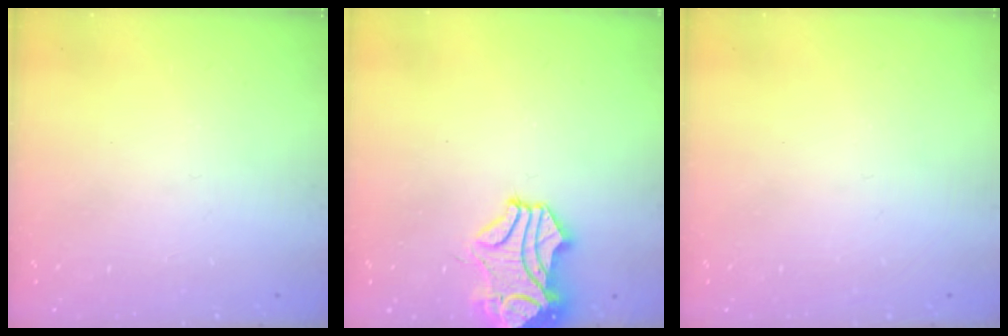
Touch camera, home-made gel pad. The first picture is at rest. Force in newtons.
{"total": 1.8, "press": 0.9, "slide": 1.5}
{"total": 0.0}